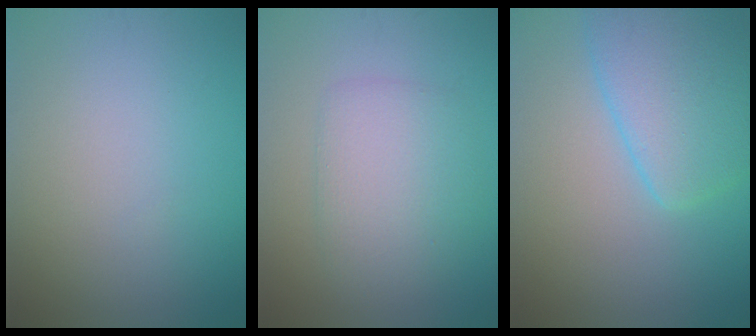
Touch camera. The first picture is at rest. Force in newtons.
{"total": 4.0, "press": 4.0, "slide": 0.1}
{"total": 6.0, "press": 6.0, "slide": 0.4}